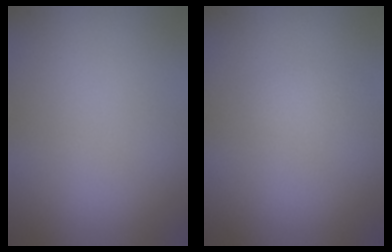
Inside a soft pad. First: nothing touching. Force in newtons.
{"total": 0.8, "press": 0.8, "slide": 0.0}